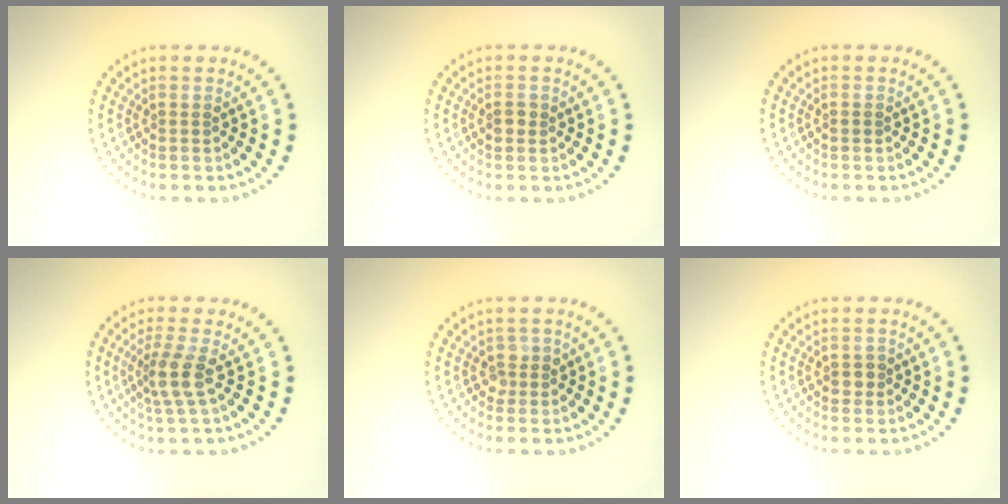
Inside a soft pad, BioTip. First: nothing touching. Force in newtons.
{"total": 1.0, "press": 1.0, "slide": 0.0}
{"total": 0.5, "press": 0.5, "slide": 0.1}
{"total": 2.8, "press": 2.1, "slide": 1.8}
{"total": 1.3, "press": 1.2, "slide": 0.7}
{"total": 1.2, "press": 1.1, "slide": 0.4}